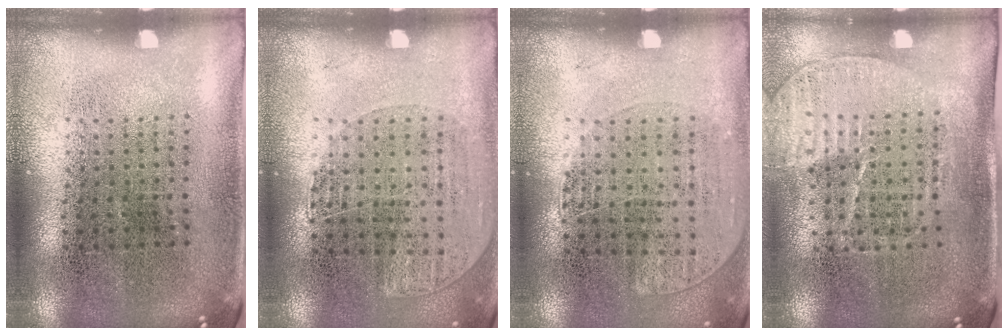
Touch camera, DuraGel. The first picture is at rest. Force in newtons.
{"total": 1.1, "press": 0.9, "slide": 0.6}
{"total": 1.1, "press": 0.9, "slide": 0.5}
{"total": 1.5, "press": 1.3, "slide": 0.8}